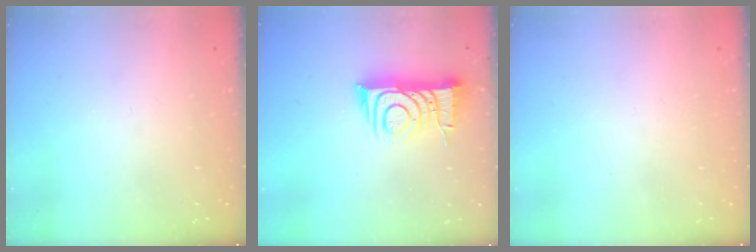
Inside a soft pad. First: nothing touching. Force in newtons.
{"total": 10.5, "press": 10.4, "slide": 1.3}
{"total": 1.7, "press": 1.7, "slide": 0.2}